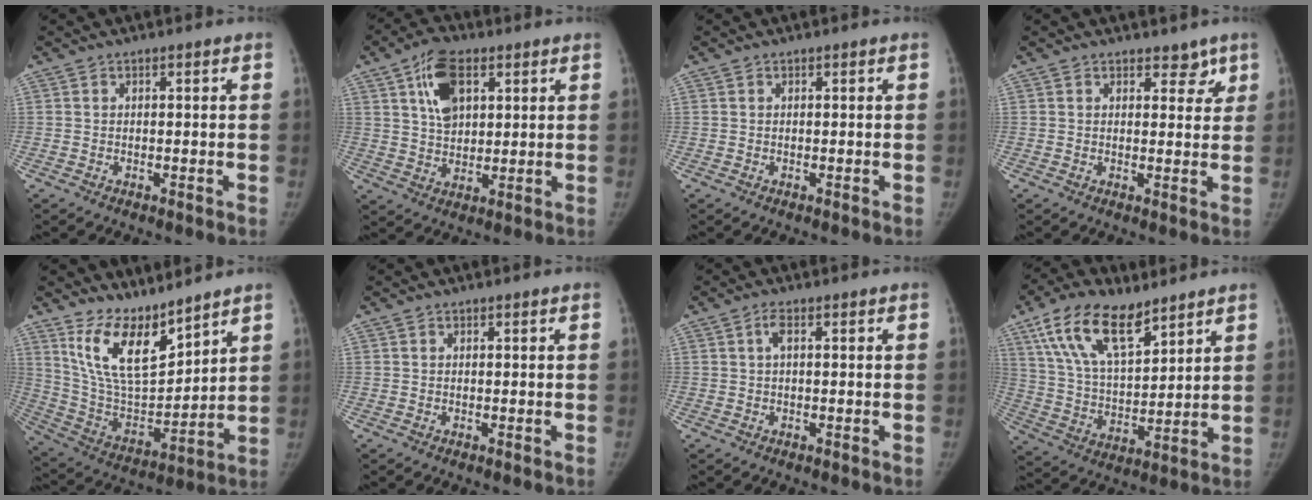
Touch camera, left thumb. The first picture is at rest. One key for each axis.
{"total": 9.7, "fx": 4.1, "fy": 5.8, "fz": 6.7, "tx": -0.097, "ty": -0.010, "tz": 0.073}
{"total": 0.0}
{"total": 3.3, "fx": 2.3, "fy": 2.0, "fz": 1.3, "tx": 0.015, "ty": -0.012, "tz": 0.028}
{"total": 14.5, "fx": 10.8, "fy": 5.3, "fz": 8.1, "tx": -0.116, "ty": -0.077, "tz": 0.222}
{"total": 0.0}
{"total": 1.7, "fx": 0.3, "fy": 0.7, "fz": 1.6, "tx": -0.035, "ty": 0.006, "tz": 0.007}
{"total": 16.8, "fx": 10.4, "fy": 7.4, "fz": 10.9, "tx": -0.173, "ty": -0.036, "tz": 0.199}